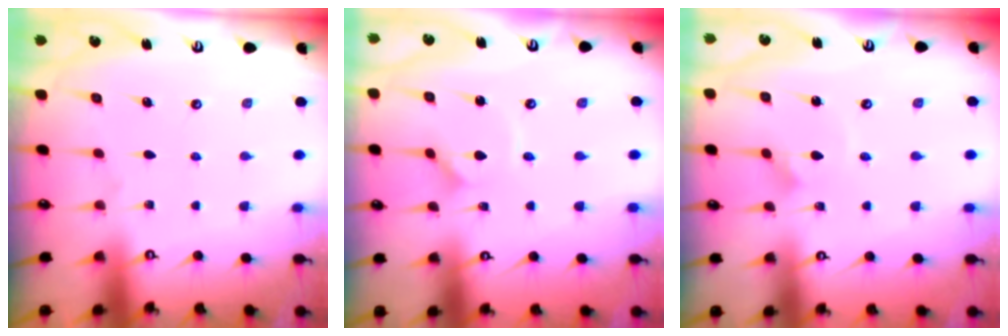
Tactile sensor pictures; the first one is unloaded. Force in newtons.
{"total": 2.1, "press": 2.1, "slide": 0.2}
{"total": 3.1, "press": 3.1, "slide": 0.0}